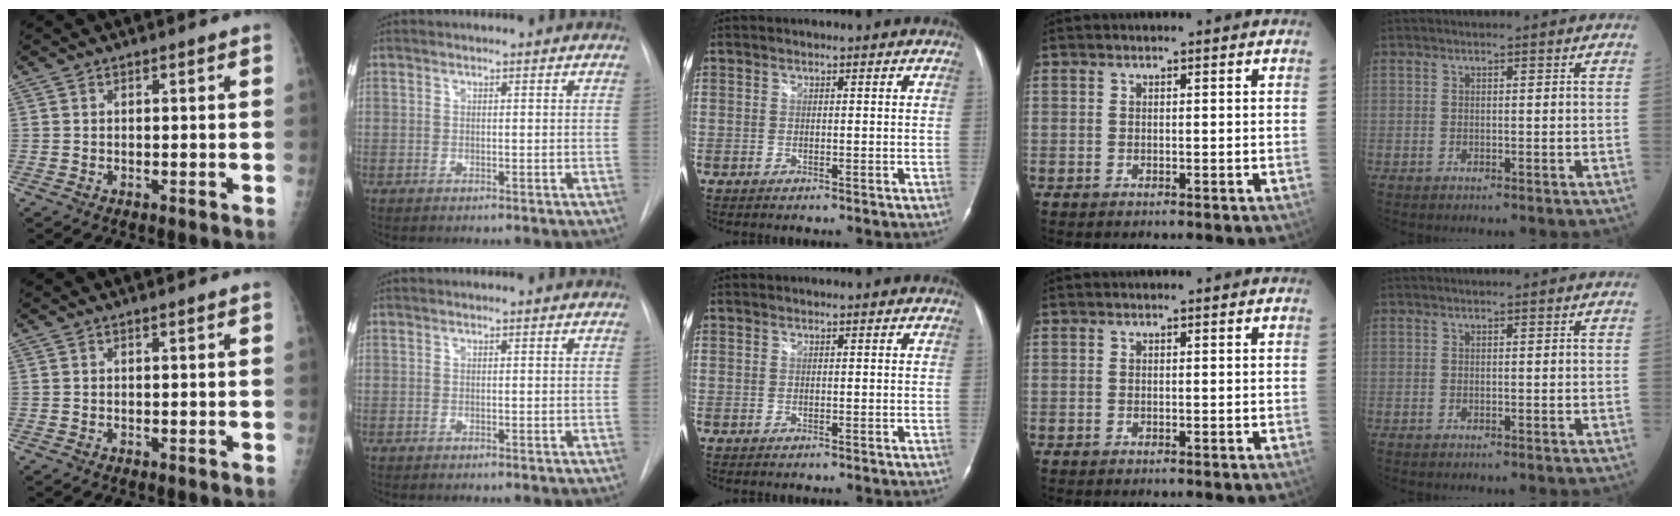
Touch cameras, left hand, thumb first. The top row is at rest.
{}